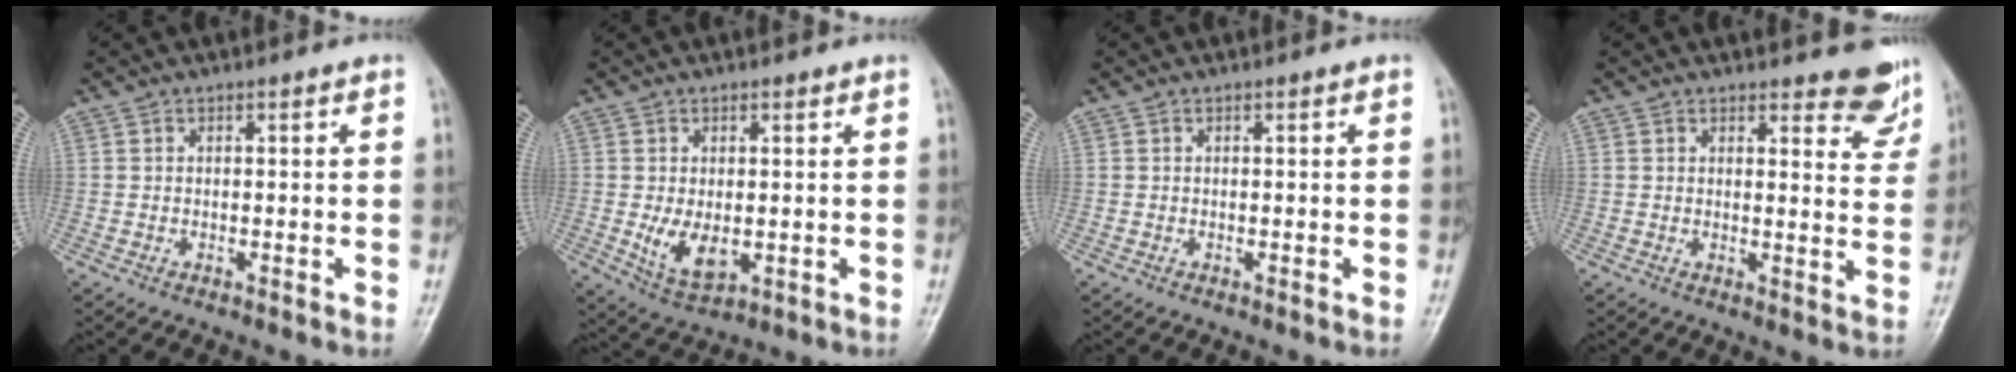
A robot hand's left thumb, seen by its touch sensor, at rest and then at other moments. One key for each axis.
{"total": 6.2, "fx": -0.4, "fy": 3.8, "fz": 4.9, "tx": -0.078, "ty": -0.016, "tz": 0.008}
{"total": 0.0}
{"total": 6.7, "fx": 5.9, "fy": 2.2, "fz": 2.4, "tx": 0.005, "ty": -0.044, "tz": 0.055}